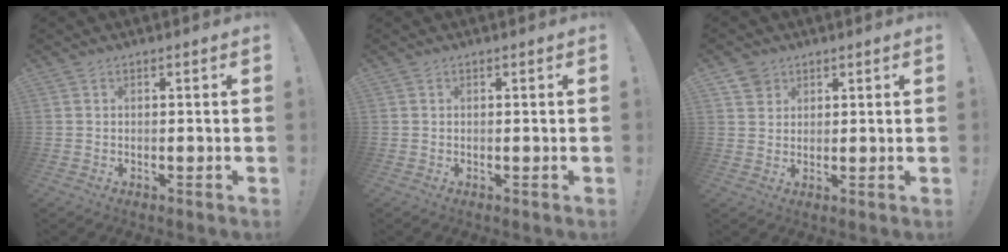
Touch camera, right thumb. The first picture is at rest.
{"total": 0.0}
{"total": 3.8, "force": [2.5, 2.8, 0.4], "torque": [0.003, -0.013, 0.045]}